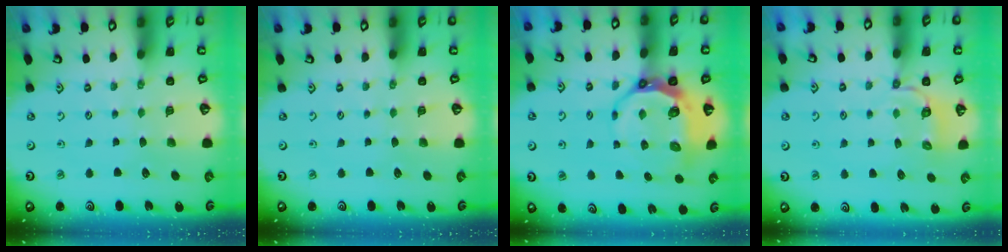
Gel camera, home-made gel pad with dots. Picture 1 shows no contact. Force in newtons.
{"total": 0.0}
{"total": 9.4, "press": 8.6, "slide": 3.6}
{"total": 3.9, "press": 3.5, "slide": 1.7}